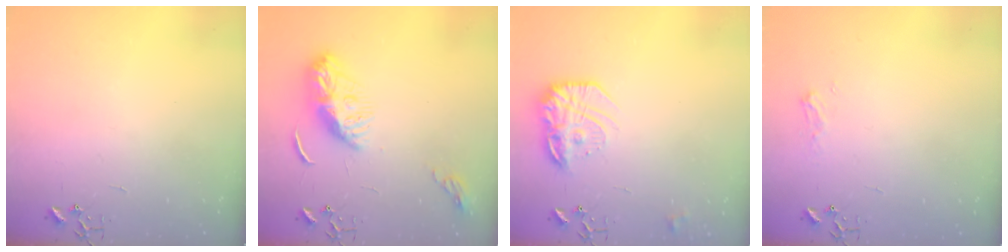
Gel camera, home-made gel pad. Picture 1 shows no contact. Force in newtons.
{"total": 10.9, "press": 10.9, "slide": 0.4}
{"total": 17.3, "press": 17.2, "slide": 1.2}
{"total": 6.0, "press": 6.0, "slide": 0.7}